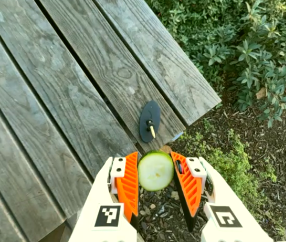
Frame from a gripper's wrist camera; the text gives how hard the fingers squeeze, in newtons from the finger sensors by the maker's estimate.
{"total": 10.6, "left": 10.8, "right": 10.5}